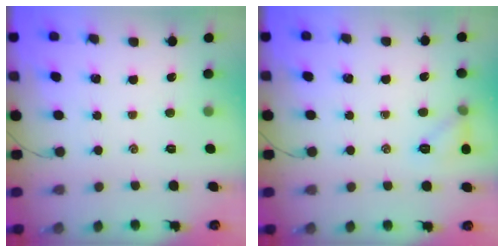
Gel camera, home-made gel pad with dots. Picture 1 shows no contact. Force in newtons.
{"total": 7.2, "press": 7.1, "slide": 1.4}